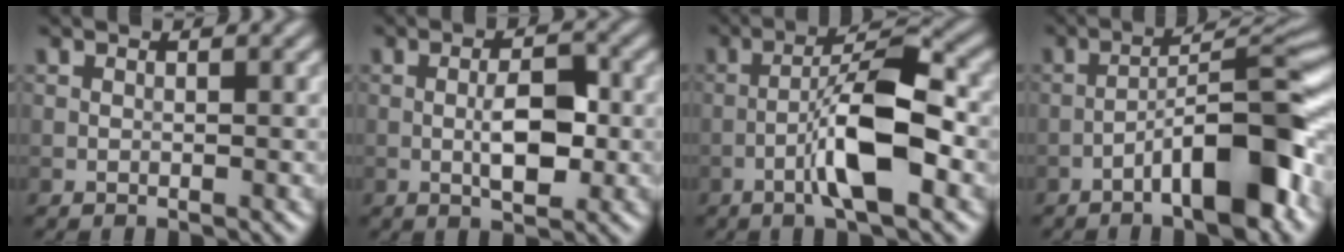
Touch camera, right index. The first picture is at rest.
{"total": 4.2, "force": [-0.6, 1.6, 3.8], "torque": [-0.069, 0.002, -0.011]}
{"total": 7.2, "force": [-2.5, 1.5, 6.5], "torque": [-0.114, 0.019, -0.049]}
{"total": 9.1, "force": [-4.7, 2.2, 7.5], "torque": [-0.105, 0.029, -0.077]}